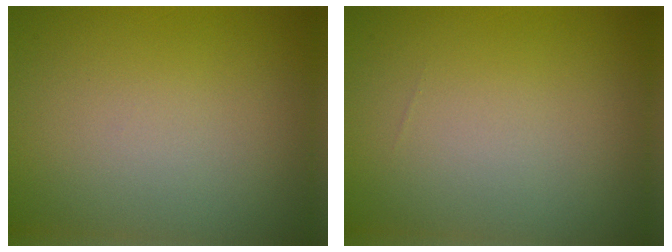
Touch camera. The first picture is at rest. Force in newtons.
{"total": 0.0}